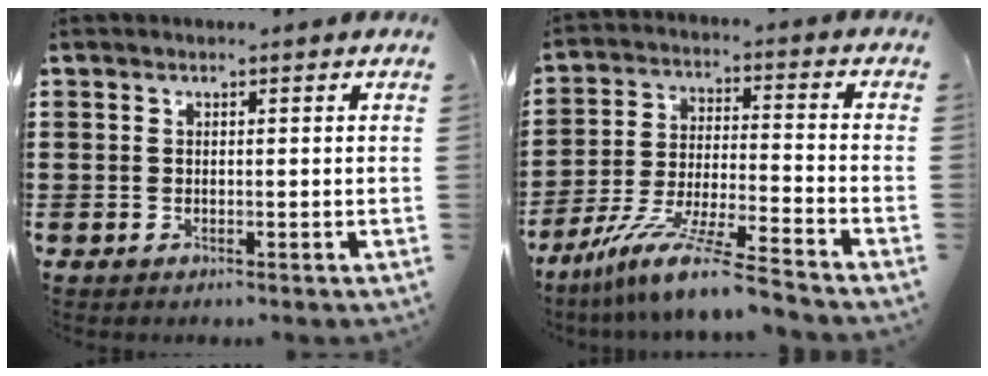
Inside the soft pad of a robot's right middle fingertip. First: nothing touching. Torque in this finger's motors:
{"motor_torque": [2.14, 0.00, 0.28, 0.17]}